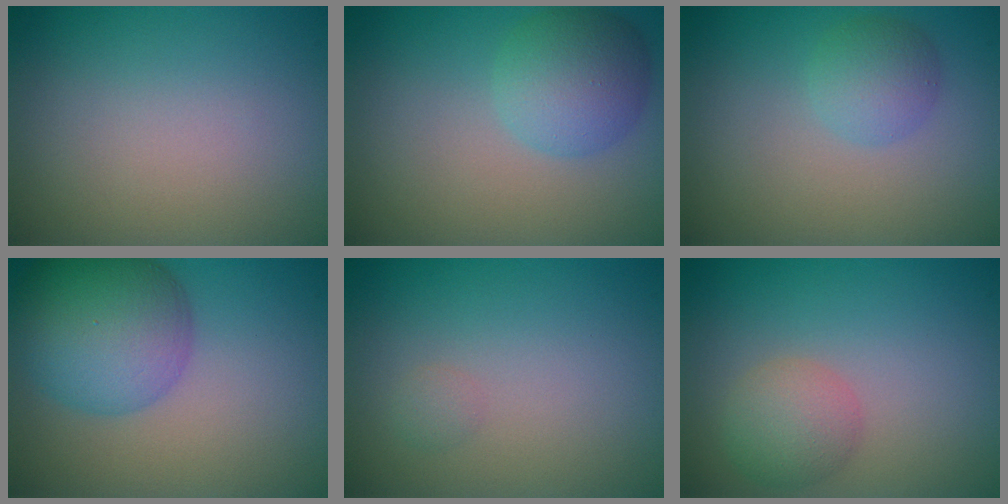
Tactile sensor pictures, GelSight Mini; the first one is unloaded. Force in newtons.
{"total": 4.5, "press": 4.5, "slide": 0.2}
{"total": 2.4, "press": 2.4, "slide": 0.0}
{"total": 8.0, "press": 8.0, "slide": 0.3}
{"total": 0.6, "press": 0.6, "slide": 0.0}
{"total": 2.9, "press": 2.9, "slide": 0.2}